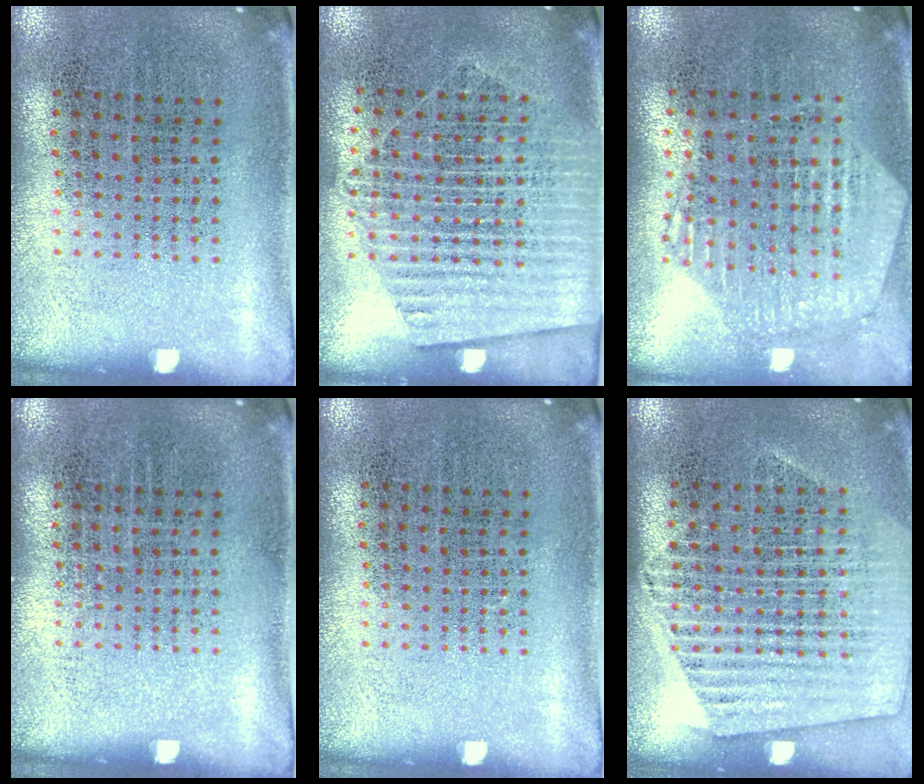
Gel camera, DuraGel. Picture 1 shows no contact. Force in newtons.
{"total": 1.5, "press": 1.4, "slide": 0.6}
{"total": 1.1, "press": 1.1, "slide": 0.2}
{"total": 0.0}
{"total": 0.0}
{"total": 1.5, "press": 1.4, "slide": 0.4}